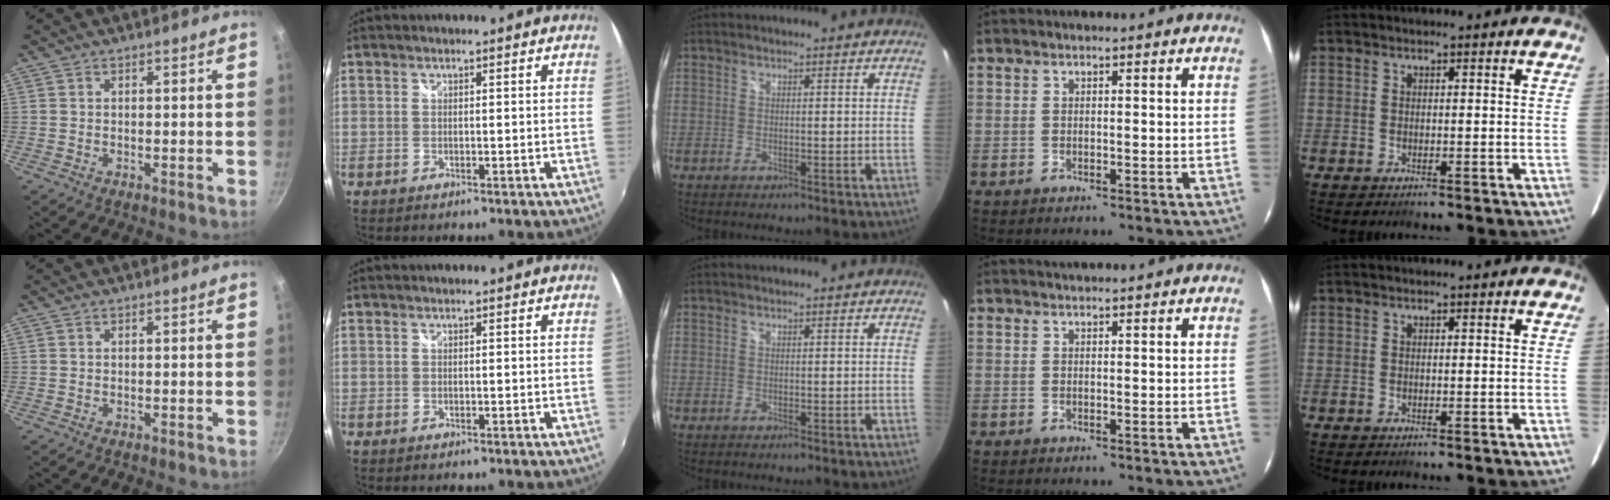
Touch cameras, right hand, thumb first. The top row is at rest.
{"ring": {"total": 1.0, "force": [0.9, -0.2, 0.1], "torque": [-0.009, -0.002, 0.015]}}